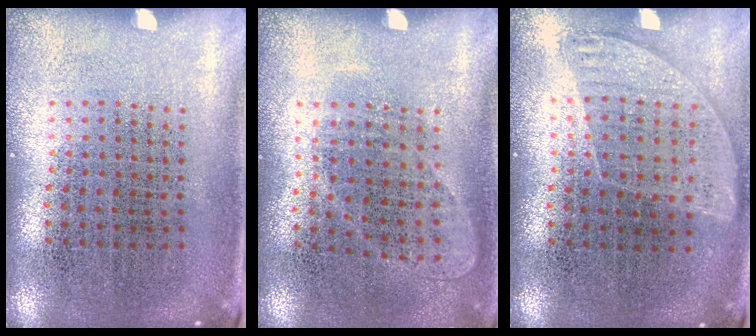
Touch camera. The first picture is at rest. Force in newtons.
{"total": 0.9, "press": 0.8, "slide": 0.4}
{"total": 0.9, "press": 0.8, "slide": 0.3}